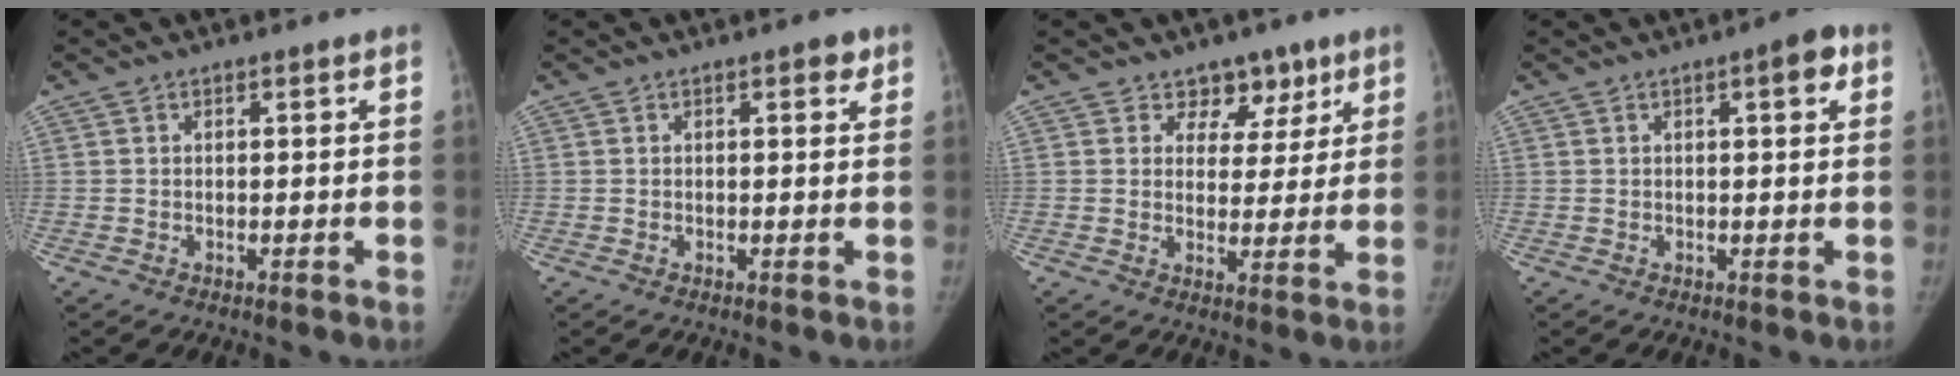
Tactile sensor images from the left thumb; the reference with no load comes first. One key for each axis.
{"total": 1.8, "fx": 1.0, "fy": 0.8, "fz": 1.2, "tx": -0.008, "ty": -0.002, "tz": 0.009}
{"total": 6.4, "fx": 4.2, "fy": 4.6, "fz": 1.2, "tx": 0.027, "ty": -0.019, "tz": 0.061}
{"total": 3.6, "fx": 1.4, "fy": 1.1, "fz": 3.1, "tx": -0.035, "ty": 0.001, "tz": 0.014}